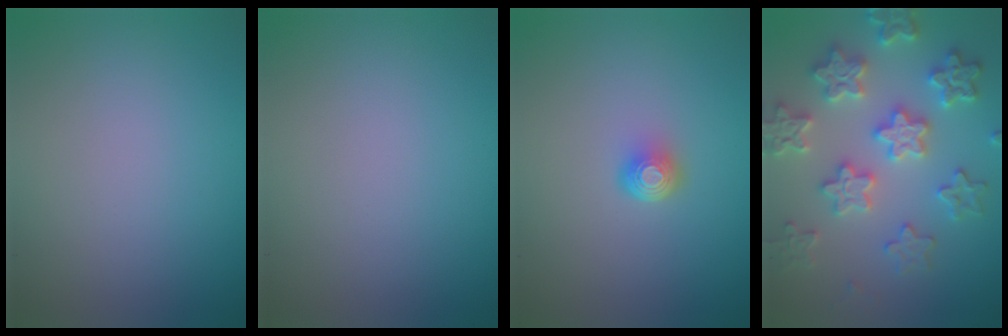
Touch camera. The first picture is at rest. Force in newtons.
{"total": 0.0}
{"total": 2.0, "press": 1.3, "slide": 1.6}
{"total": 6.2, "press": 6.1, "slide": 1.3}